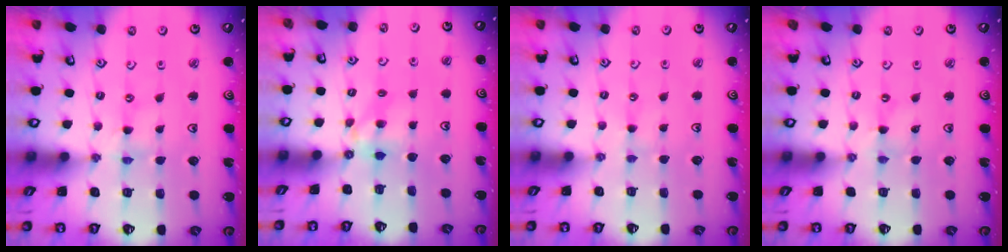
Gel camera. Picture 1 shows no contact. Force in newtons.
{"total": 4.7, "press": 4.7, "slide": 0.4}
{"total": 1.9, "press": 1.9, "slide": 0.4}
{"total": 0.0}